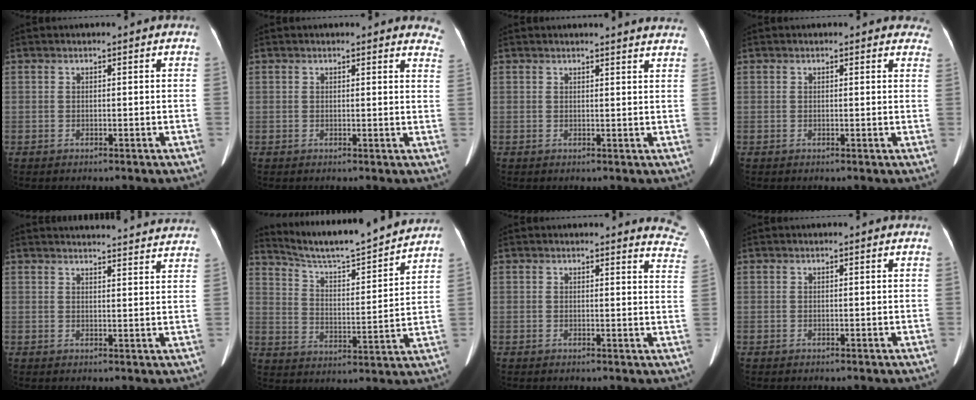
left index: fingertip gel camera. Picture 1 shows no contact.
{"total": 5.6, "force": [5.4, 1.2, 0.8], "torque": [0.019, -0.021, 0.021]}
{"total": 7.4, "force": [7.2, -0.1, 1.8], "torque": [-0.015, -0.013, 0.054]}
{"total": 4.1, "force": [3.6, 1.8, 0.6], "torque": [0.019, -0.009, 0.009]}
{"total": 20.4, "force": [19.9, 1.5, 4.3], "torque": [-0.047, -0.025, 0.227]}
{"total": 16.3, "force": [15.4, -0.2, 5.3], "torque": [-0.099, -0.005, 0.236]}
{"total": 6.1, "force": [6.1, 0.5, 0.2], "torque": [0.016, -0.055, 0.029]}
{"total": 0.0}